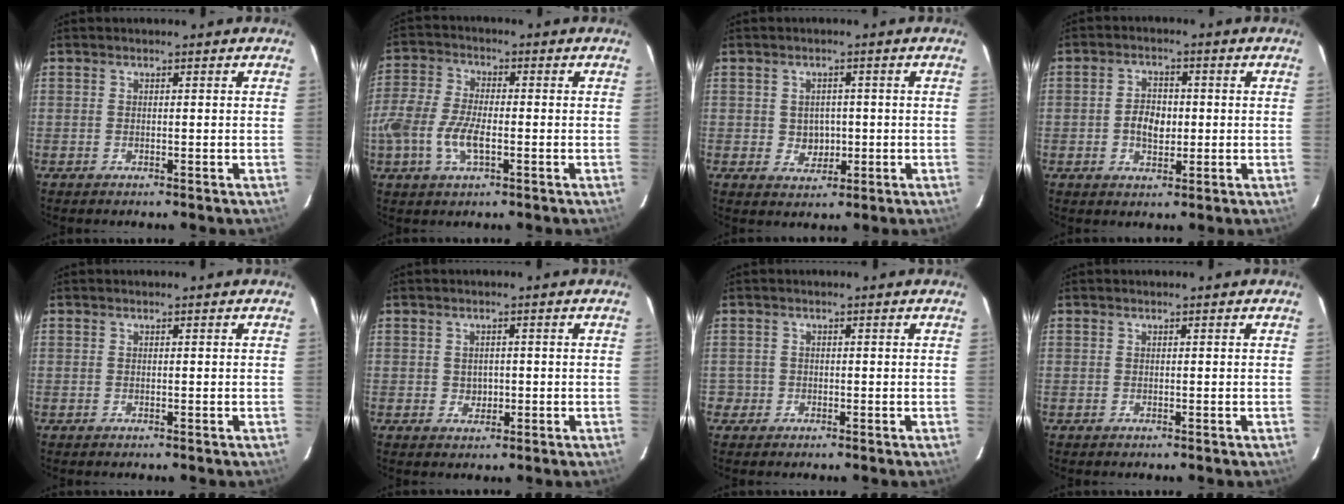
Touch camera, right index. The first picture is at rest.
{"total": 9.7, "force": [-3.1, 4.3, 8.1], "torque": [-0.180, -0.002, -0.064]}
{"total": 3.8, "force": [-0.2, 3.5, 1.5], "torque": [-0.028, 0.007, 0.005]}
{"total": 5.1, "force": [-0.5, 3.4, 3.8], "torque": [-0.071, 0.007, -0.006]}
{"total": 0.0}
{"total": 2.2, "force": [-0.1, 2.0, 0.7], "torque": [-0.010, 0.004, 0.003]}
{"total": 1.8, "force": [-0.6, 1.7, -0.2], "torque": [0.006, 0.014, -0.008]}
{"total": 0.0}